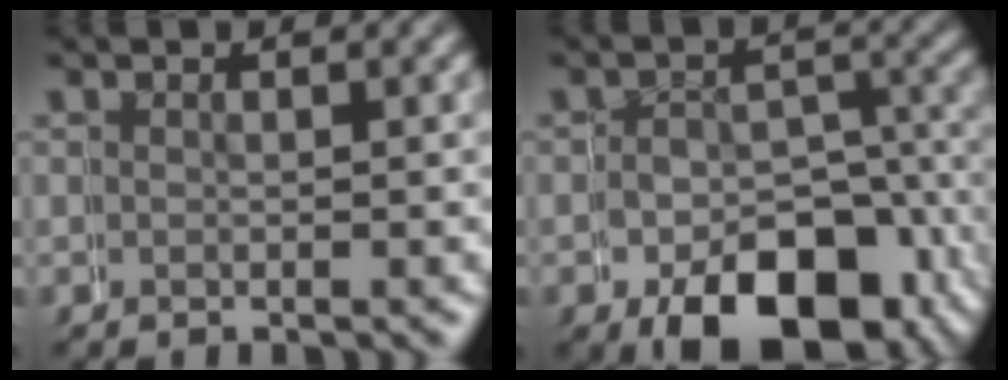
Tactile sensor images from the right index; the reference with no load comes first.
{"total": 10.3, "force": [-4.9, 6.8, 6.0], "torque": [-0.082, -0.030, -0.068]}